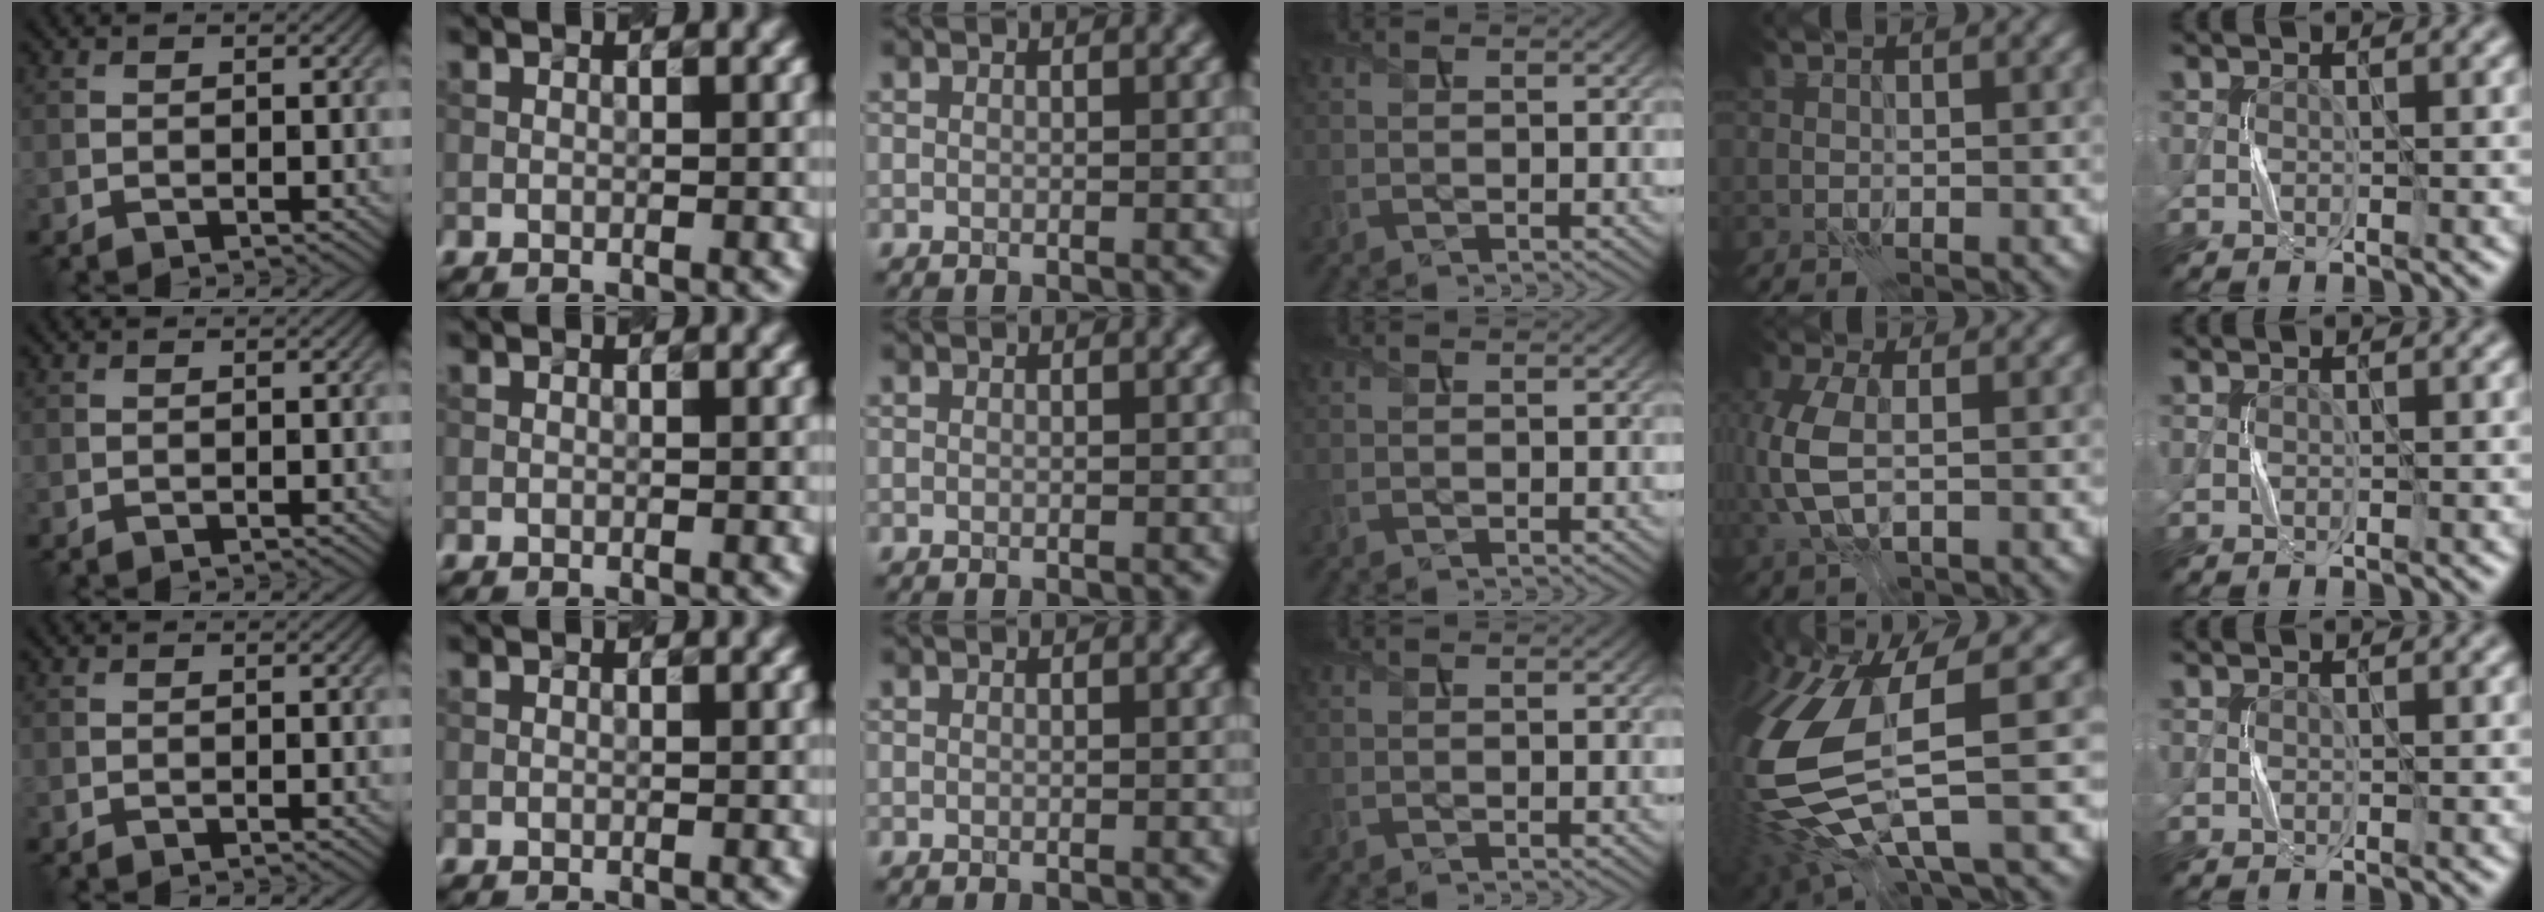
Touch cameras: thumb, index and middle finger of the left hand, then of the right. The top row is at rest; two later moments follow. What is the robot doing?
{"motion": "press", "object": "sticky note"}